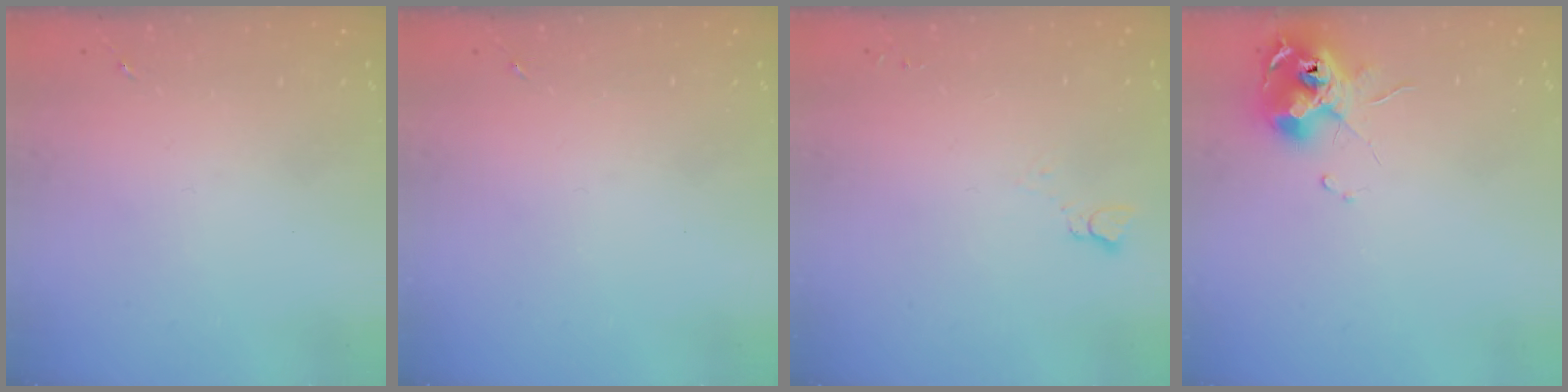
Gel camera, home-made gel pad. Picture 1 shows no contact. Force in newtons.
{"total": 0.0}
{"total": 2.5, "press": 2.5, "slide": 0.2}
{"total": 12.2, "press": 12.1, "slide": 1.3}